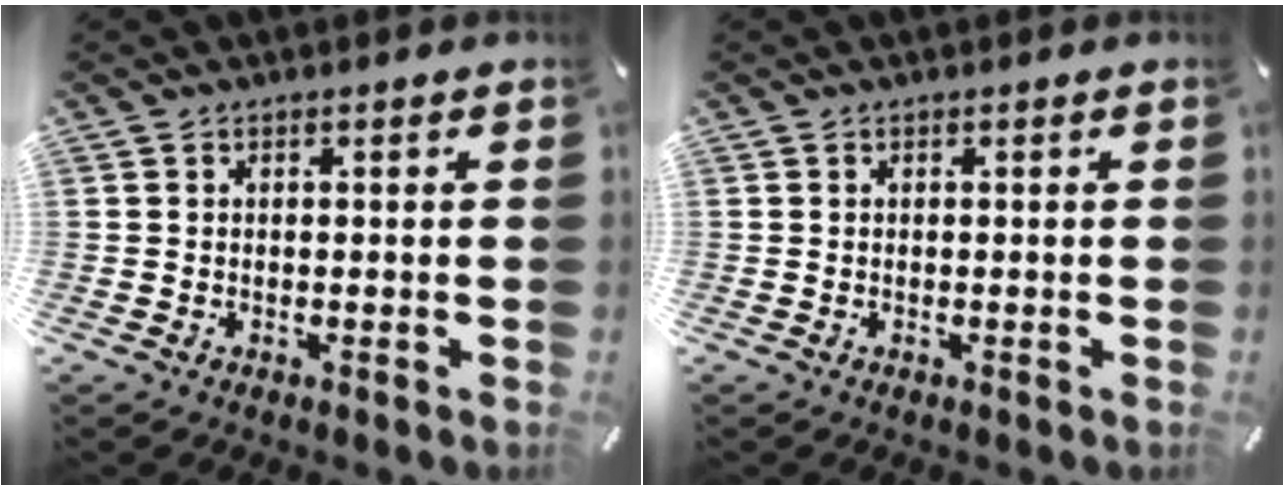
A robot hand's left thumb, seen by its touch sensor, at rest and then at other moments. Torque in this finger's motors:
{"motor_torque": [0.00, 0.00, 0.00, 0.00, 0.00]}